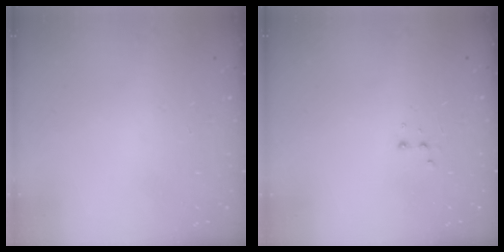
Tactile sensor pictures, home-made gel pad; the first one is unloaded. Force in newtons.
{"total": 2.9, "press": 2.7, "slide": 1.0}